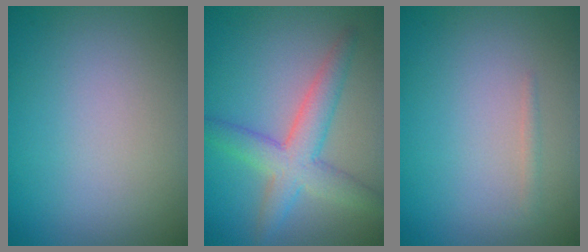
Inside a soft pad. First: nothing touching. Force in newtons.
{"total": 4.6, "press": 4.6, "slide": 0.1}
{"total": 0.6, "press": 0.6, "slide": 0.0}